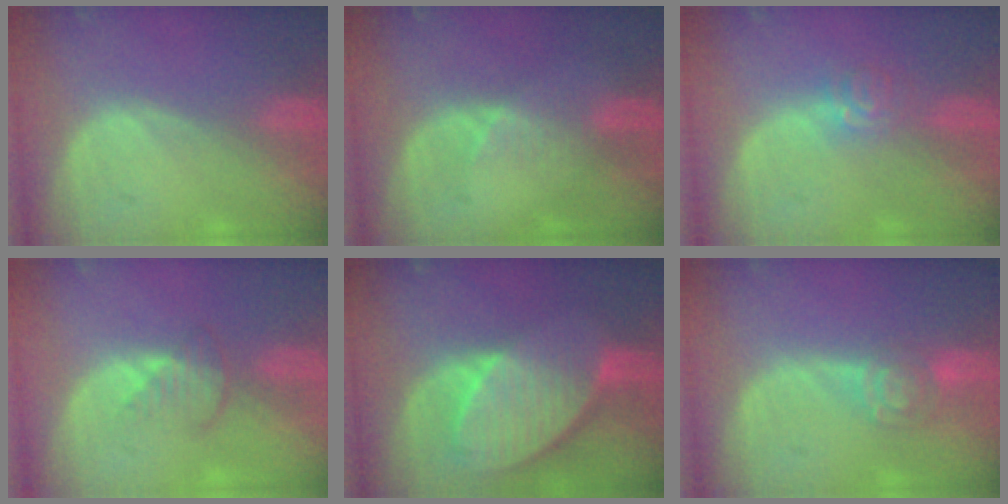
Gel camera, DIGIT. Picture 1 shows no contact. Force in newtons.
{"total": 2.6, "press": 2.2, "slide": 1.4}
{"total": 3.6, "press": 3.5, "slide": 1.0}
{"total": 3.0, "press": 2.8, "slide": 1.1}
{"total": 10.2, "press": 8.9, "slide": 5.0}
{"total": 4.6, "press": 4.5, "slide": 0.9}